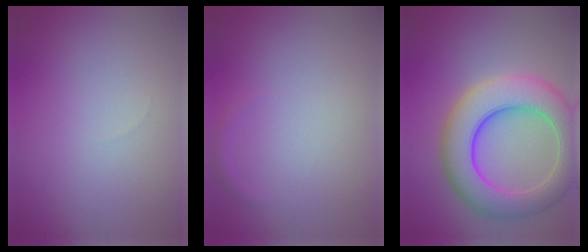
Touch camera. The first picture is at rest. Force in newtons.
{"total": 0.6, "press": 0.6, "slide": 0.0}
{"total": 9.9, "press": 9.9, "slide": 0.5}